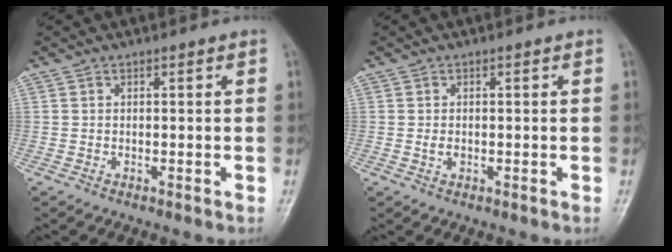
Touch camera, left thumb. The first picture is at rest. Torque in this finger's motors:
{"motor_torque": [0.07, 0.00, 0.26, 0.08, 0.00]}